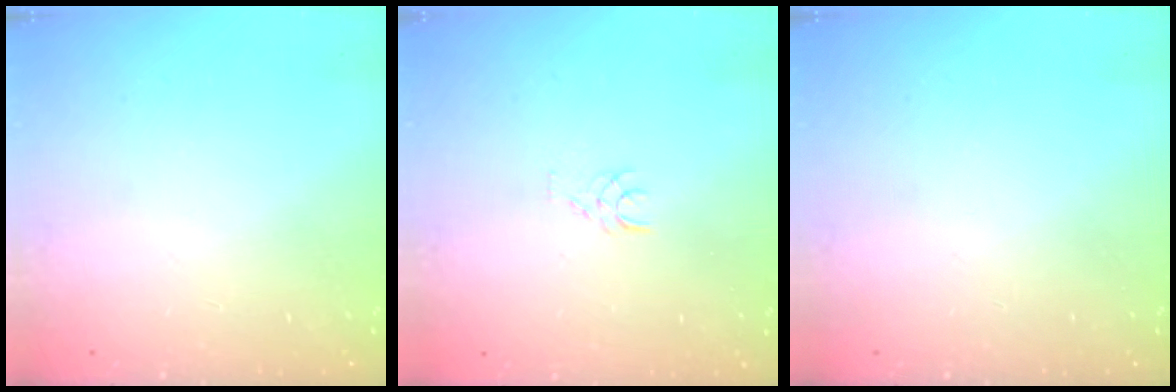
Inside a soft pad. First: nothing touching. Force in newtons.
{"total": 3.6, "press": 3.6, "slide": 0.3}
{"total": 0.0}